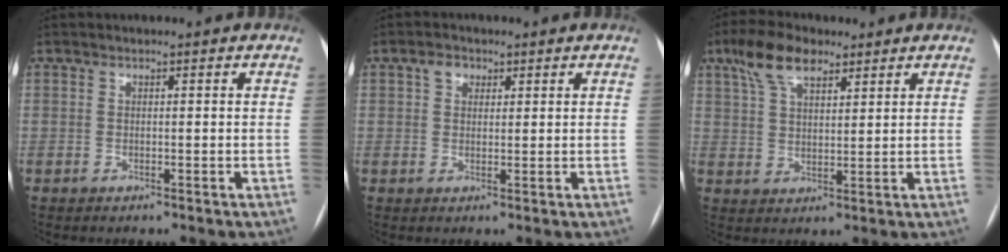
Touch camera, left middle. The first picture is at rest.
{"total": 2.4, "force": [1.2, 1.8, 1.0], "torque": [-0.022, 0.011, 0.019]}
{"total": 7.8, "force": [5.1, 3.2, 5.0], "torque": [-0.103, 0.023, 0.096]}